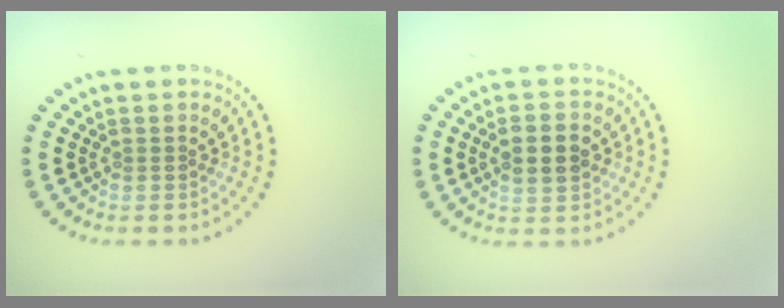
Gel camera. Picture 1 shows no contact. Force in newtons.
{"total": 3.7, "press": 3.7, "slide": 0.2}